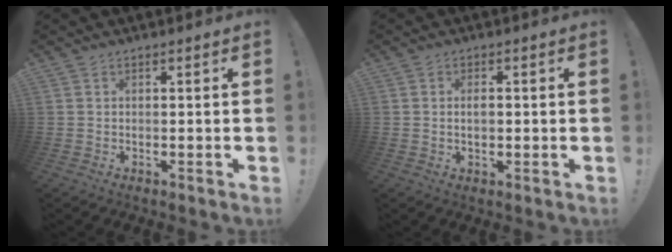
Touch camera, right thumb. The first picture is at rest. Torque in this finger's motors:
{"motor_torque": [0.00, -0.02, -0.21, 0.25, 0.03]}